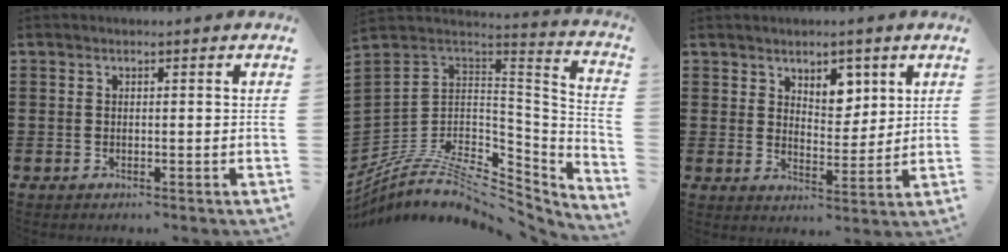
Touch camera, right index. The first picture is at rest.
{"total": 9.1, "force": [-5.8, 4.2, 5.6], "torque": [-0.132, -0.009, -0.113]}
{"total": 4.8, "force": [3.2, 3.0, 2.0], "torque": [-0.037, -0.001, 0.055]}